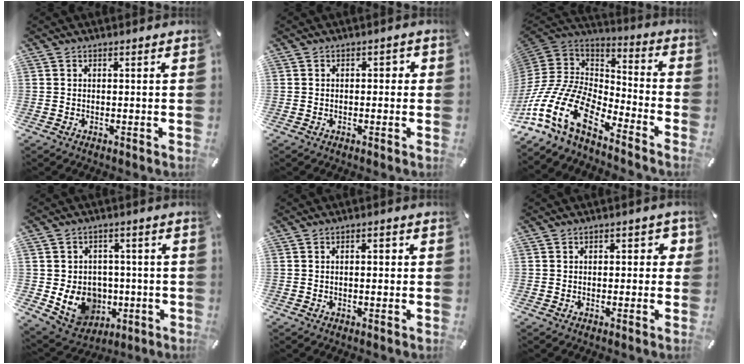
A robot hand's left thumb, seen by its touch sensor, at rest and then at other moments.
{"total": 1.5, "force": [-0.4, 1.0, 1.0], "torque": [-0.013, 0.007, -0.013]}
{"total": 19.7, "force": [-11.2, 9.4, 13.1], "torque": [-0.301, 0.023, -0.203]}
{"total": 11.1, "force": [-2.2, 10.0, 4.4], "torque": [-0.093, 0.005, -0.030]}
{"total": 2.6, "force": [-0.2, 1.4, 2.3], "torque": [-0.034, 0.006, -0.008]}
{"total": 3.2, "force": [-0.1, 2.3, 2.2], "torque": [-0.026, 0.006, -0.009]}